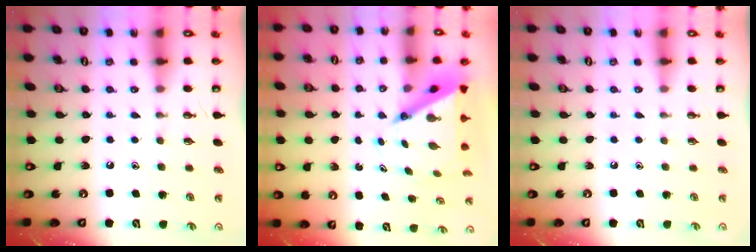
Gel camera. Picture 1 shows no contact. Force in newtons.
{"total": 7.2, "press": 7.1, "slide": 0.7}
{"total": 0.0}